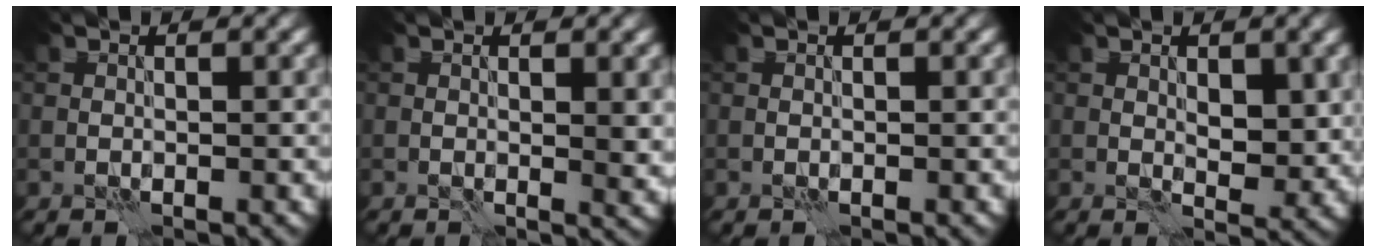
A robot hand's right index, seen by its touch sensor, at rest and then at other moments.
{"total": 1.8, "force": [0.3, 0.4, 1.7], "torque": [-0.018, -0.006, 0.006]}
{"total": 0.0}
{"total": 3.0, "force": [0.7, 1.6, 2.5], "torque": [-0.034, -0.008, 0.014]}